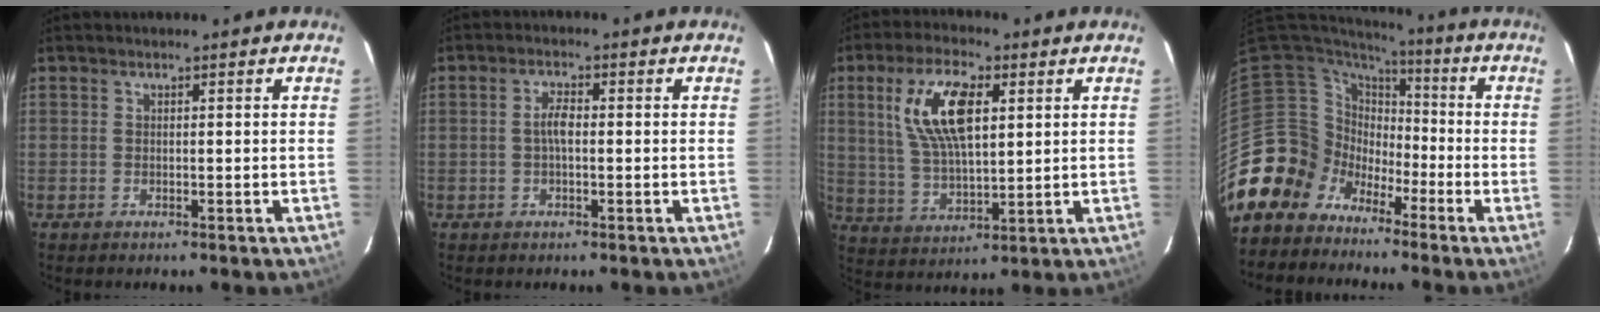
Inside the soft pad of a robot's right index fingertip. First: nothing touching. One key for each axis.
{"total": 2.4, "fx": -0.2, "fy": 0.9, "fz": 2.2, "tx": -0.045, "ty": 0.005, "tz": -0.003}
{"total": 13.1, "fx": 4.4, "fy": 5.4, "fz": 11.0, "tx": -0.215, "ty": 0.009, "tz": 0.090}
{"total": 11.1, "fx": -6.2, "fy": 9.2, "fz": 0.7, "tx": -0.040, "ty": 0.034, "tz": -0.123}